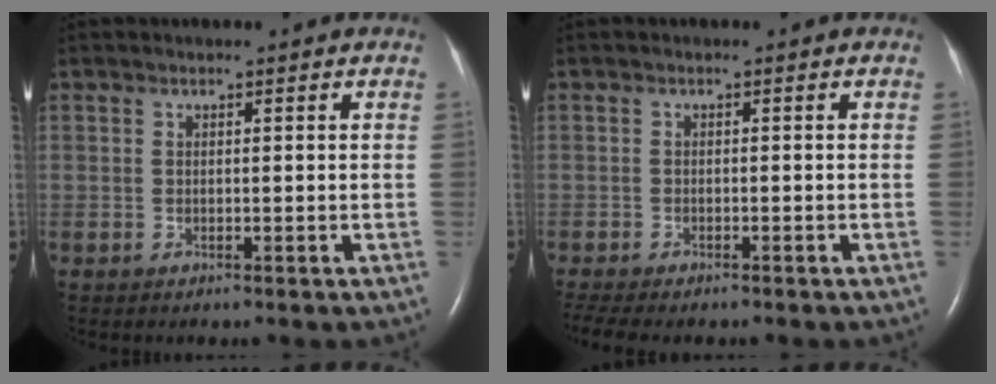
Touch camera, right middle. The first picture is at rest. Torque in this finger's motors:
{"motor_torque": [0.49, -0.59, 0.12, 0.03]}